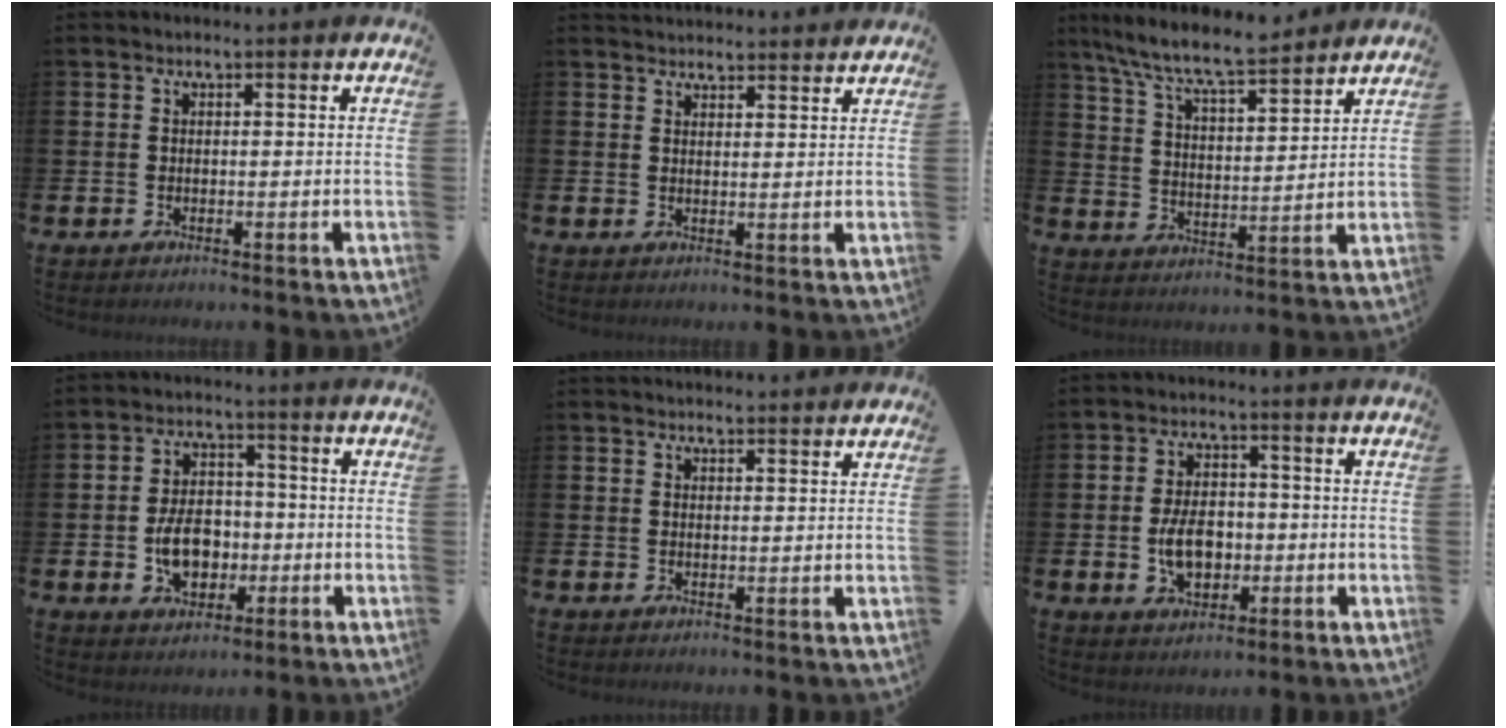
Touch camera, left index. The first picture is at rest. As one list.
[{"total": 2.9, "force": [2.8, 0.5, -0.1], "torque": [-0.004, -0.013, 0.053]}, {"total": 8.9, "force": [8.2, 1.0, 3.3], "torque": [-0.099, -0.046, 0.147]}, {"total": 6.7, "force": [-1.5, 4.7, 4.6], "torque": [-0.072, 0.005, -0.033]}, {"total": 2.4, "force": [2.4, 0.2, -0.1], "torque": [0.004, -0.015, 0.042]}, {"total": 6.1, "force": [-1.0, 3.9, 4.5], "torque": [-0.070, 0.000, -0.024]}]